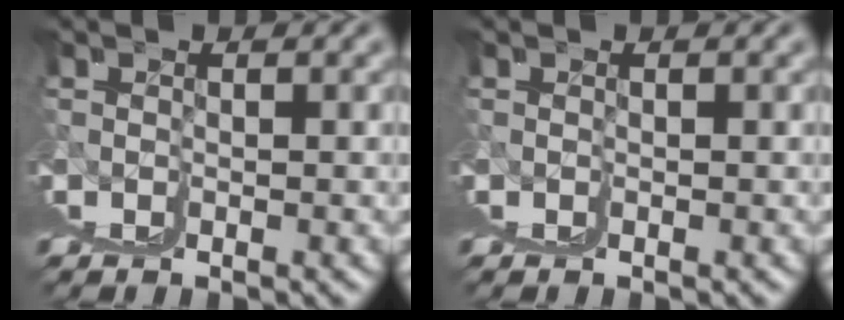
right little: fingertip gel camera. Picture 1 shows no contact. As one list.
[{"total": 0.0}]